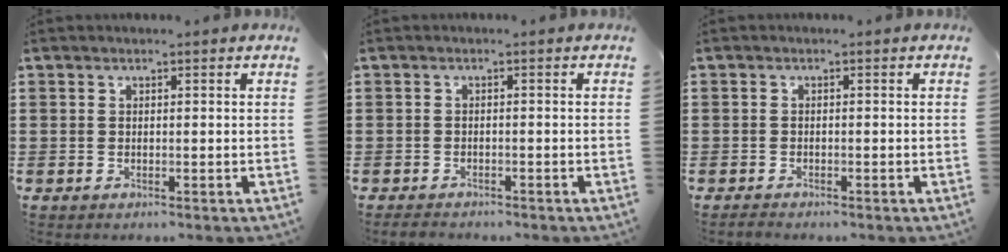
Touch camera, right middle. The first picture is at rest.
{"total": 1.2, "force": [-1.2, 0.2, 0.2], "torque": [-0.008, -0.001, -0.024]}
{"total": 0.9, "force": [-0.9, 0.3, 0.0], "torque": [-0.004, 0.001, -0.018]}